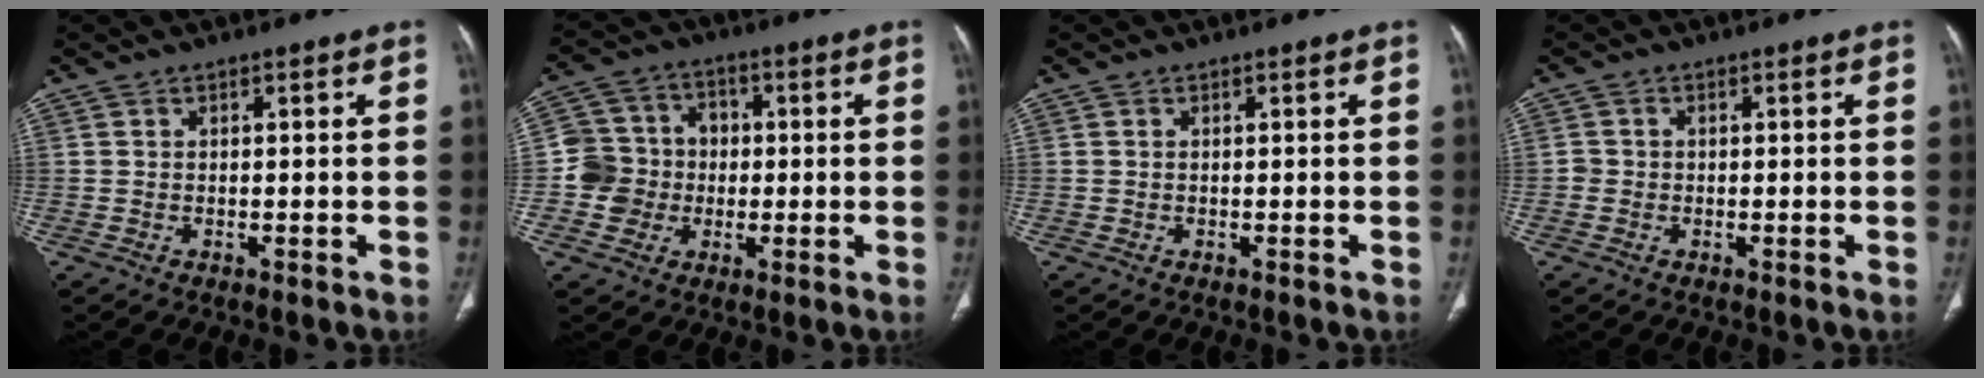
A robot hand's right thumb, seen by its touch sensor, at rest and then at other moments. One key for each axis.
{"total": 9.4, "fx": -1.1, "fy": 9.0, "fz": 2.6, "tx": -0.015, "ty": 0.025, "tz": -0.025}
{"total": 0.0}
{"total": 1.4, "fx": -0.2, "fy": 1.3, "fz": 0.4, "tx": -0.003, "ty": 0.004, "tz": -0.006}